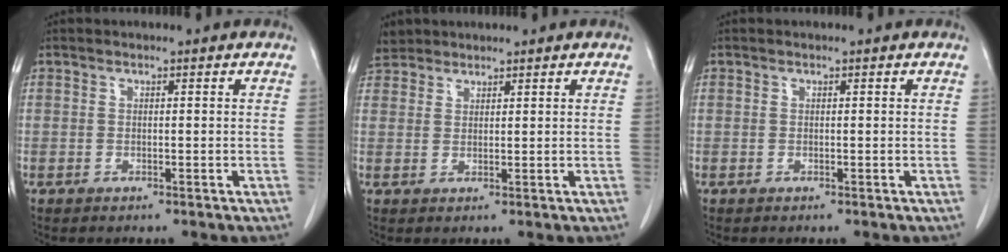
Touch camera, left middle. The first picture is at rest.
{"total": 3.6, "force": [3.2, 1.7, 0.0], "torque": [-0.005, 0.012, 0.061]}
{"total": 0.0}